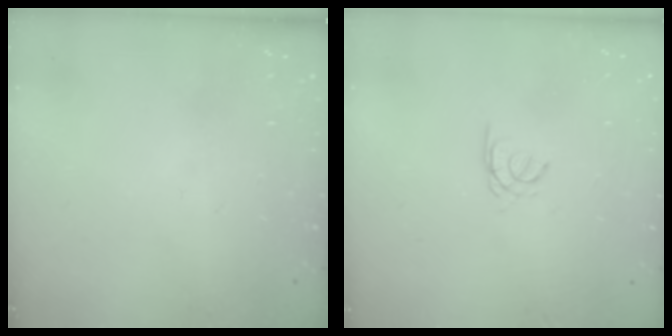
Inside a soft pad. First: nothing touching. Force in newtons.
{"total": 1.5, "press": 1.4, "slide": 0.4}